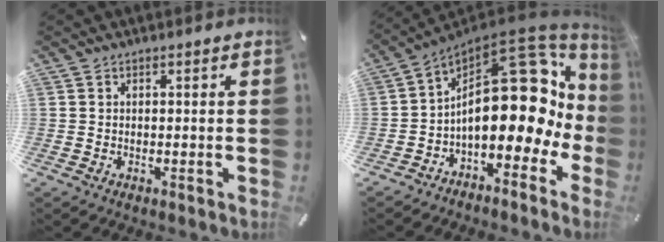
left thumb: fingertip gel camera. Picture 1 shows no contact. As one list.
[{"total": 27.2, "force": [3.6, 14.8, 22.5], "torque": [-0.356, -0.048, 0.069]}]